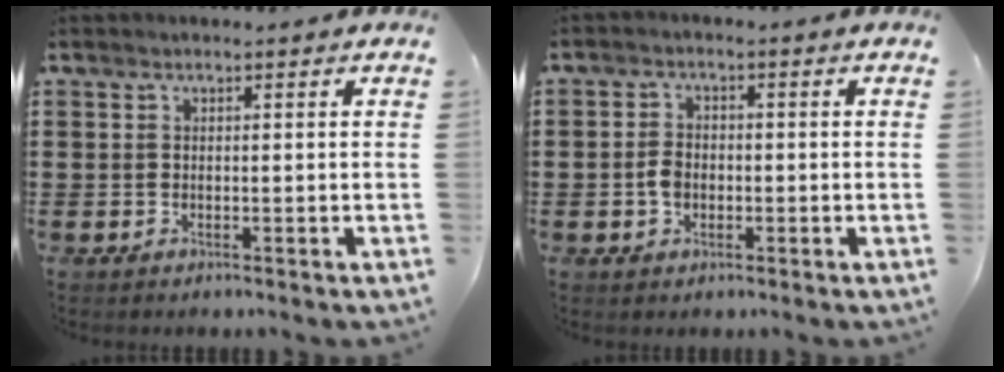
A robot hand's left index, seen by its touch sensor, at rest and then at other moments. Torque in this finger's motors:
{"motor_torque": [0.76, 0.61, 0.35, 0.02]}